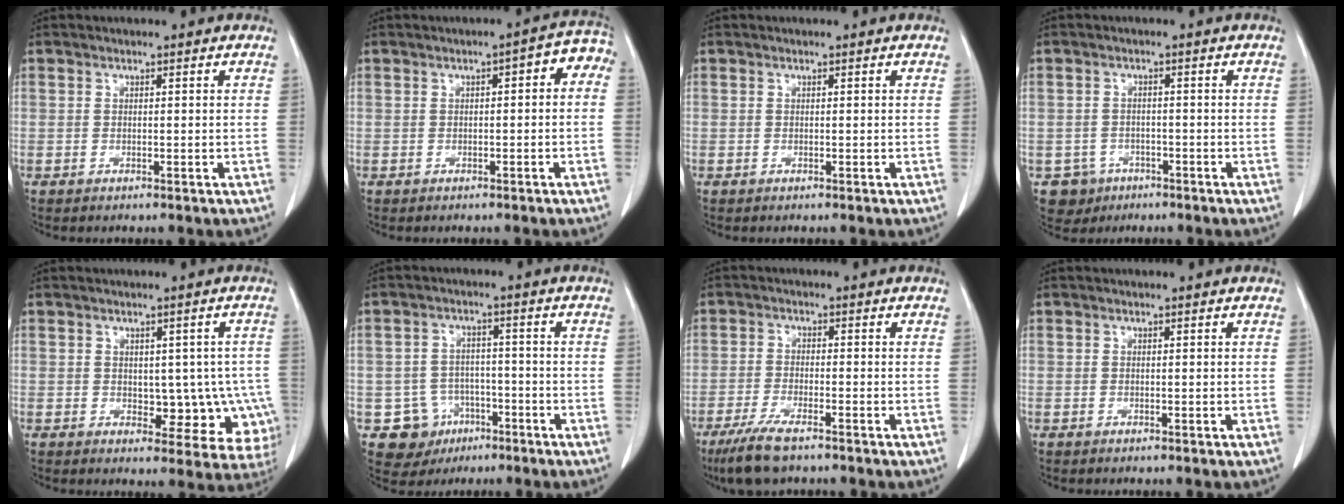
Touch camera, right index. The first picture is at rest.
{"total": 4.5, "force": [0.4, 1.8, 4.1], "torque": [-0.045, 0.029, -0.002]}
{"total": 0.0}
{"total": 4.2, "force": [-2.3, 3.5, 0.1], "torque": [0.000, 0.011, -0.030]}
{"total": 9.2, "force": [-1.5, 5.5, 7.2], "torque": [-0.060, 0.015, -0.006]}
{"total": 7.4, "force": [-3.2, 6.7, 0.8], "torque": [-0.010, 0.014, -0.038]}
{"total": 7.0, "force": [-5.1, 1.3, 4.7], "torque": [-0.092, -0.015, -0.087]}
{"total": 0.0}